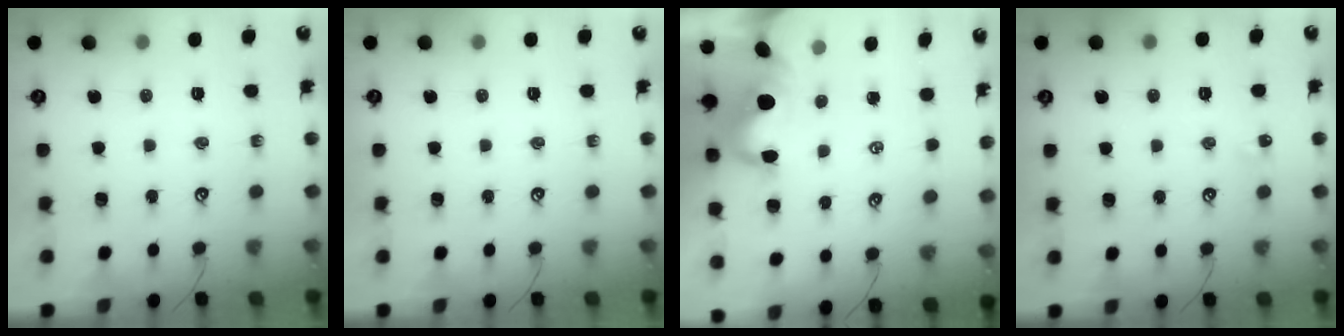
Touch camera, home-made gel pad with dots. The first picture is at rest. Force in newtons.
{"total": 0.0}
{"total": 1.4, "press": 1.1, "slide": 0.9}
{"total": 2.9, "press": 2.9, "slide": 0.4}